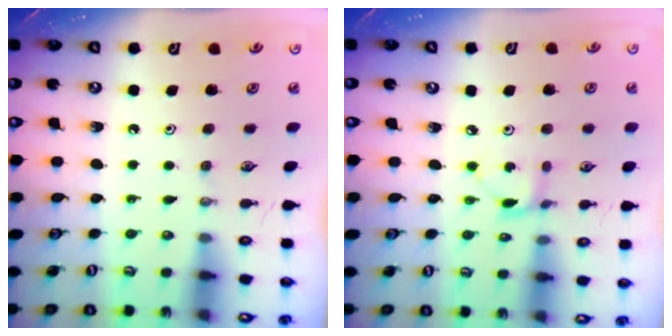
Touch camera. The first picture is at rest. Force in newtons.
{"total": 2.8, "press": 2.8, "slide": 0.1}